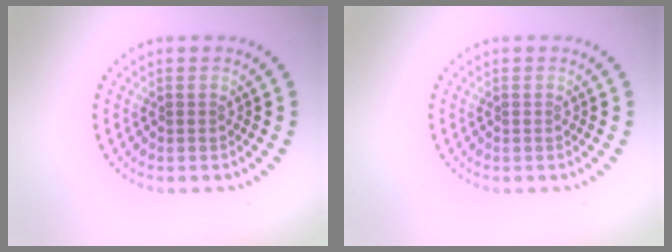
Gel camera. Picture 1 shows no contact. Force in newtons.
{"total": 0.0}